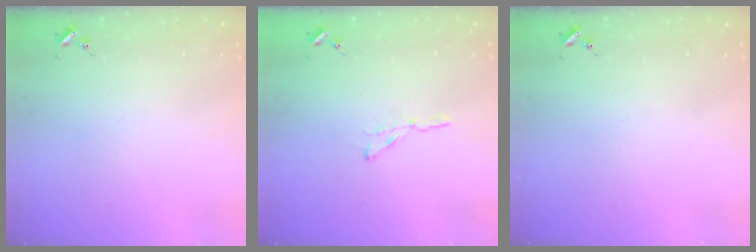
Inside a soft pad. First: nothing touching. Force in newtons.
{"total": 2.4, "press": 2.4, "slide": 0.2}
{"total": 0.0}